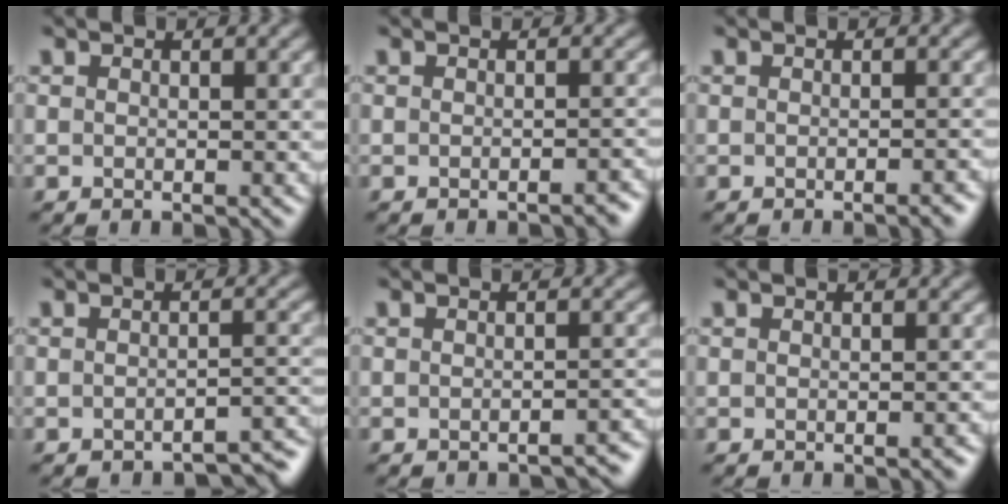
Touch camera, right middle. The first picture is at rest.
{"total": 1.5, "force": [-1.0, 0.4, 1.0], "torque": [-0.007, 0.003, -0.015]}
{"total": 1.7, "force": [-0.9, 0.4, 1.3], "torque": [-0.009, 0.002, -0.014]}
{"total": 2.7, "force": [-2.5, 0.4, 0.8], "torque": [-0.005, 0.006, -0.030]}
{"total": 1.8, "force": [-1.7, 0.2, 0.5], "torque": [0.001, 0.007, -0.020]}
{"total": 0.8, "force": [-0.4, 0.2, 0.6], "torque": [-0.006, 0.002, -0.005]}